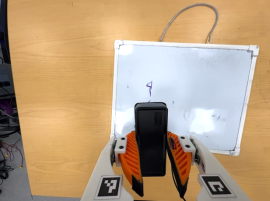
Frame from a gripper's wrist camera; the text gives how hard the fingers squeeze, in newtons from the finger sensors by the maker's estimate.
{"total": 7.9, "left": 7.0, "right": 8.9}